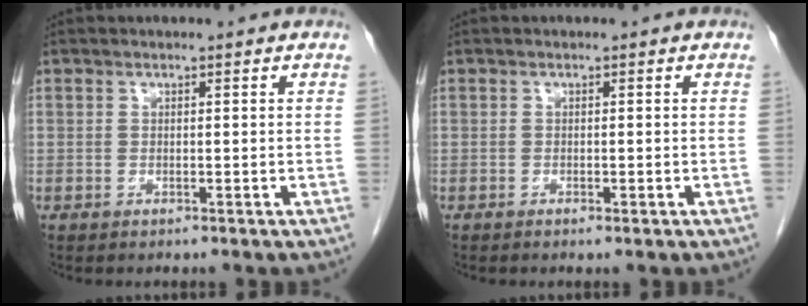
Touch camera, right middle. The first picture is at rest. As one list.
[{"total": 0.6, "force": [-0.4, 0.1, 0.5], "torque": [-0.010, -0.001, -0.004]}]